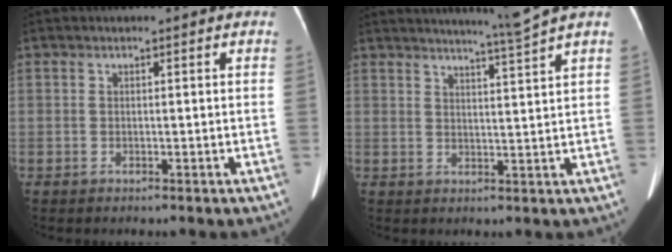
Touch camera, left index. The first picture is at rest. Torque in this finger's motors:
{"motor_torque": [-0.07, -0.52, -0.08, 0.00]}